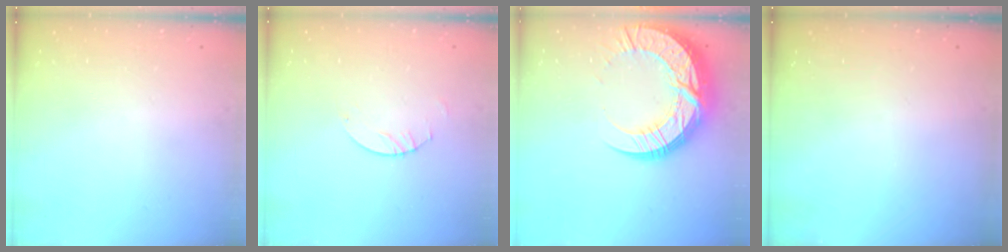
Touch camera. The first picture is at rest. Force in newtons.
{"total": 2.0, "press": 2.0, "slide": 0.2}
{"total": 22.5, "press": 22.4, "slide": 1.8}
{"total": 0.0}